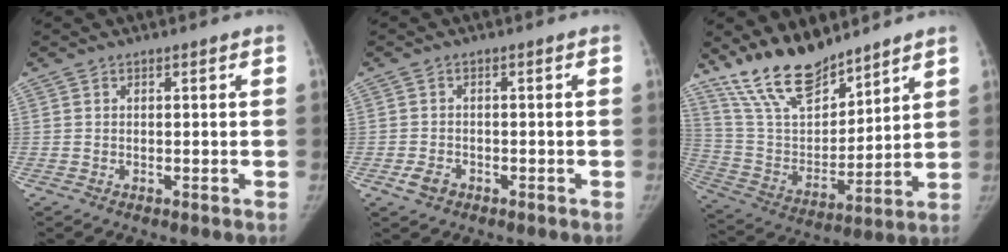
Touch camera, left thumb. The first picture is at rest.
{"total": 2.8, "force": [-1.4, 2.0, 1.3], "torque": [-0.022, 0.006, -0.021]}
{"total": 16.7, "force": [13.7, 6.1, 7.4], "torque": [-0.101, -0.072, 0.263]}